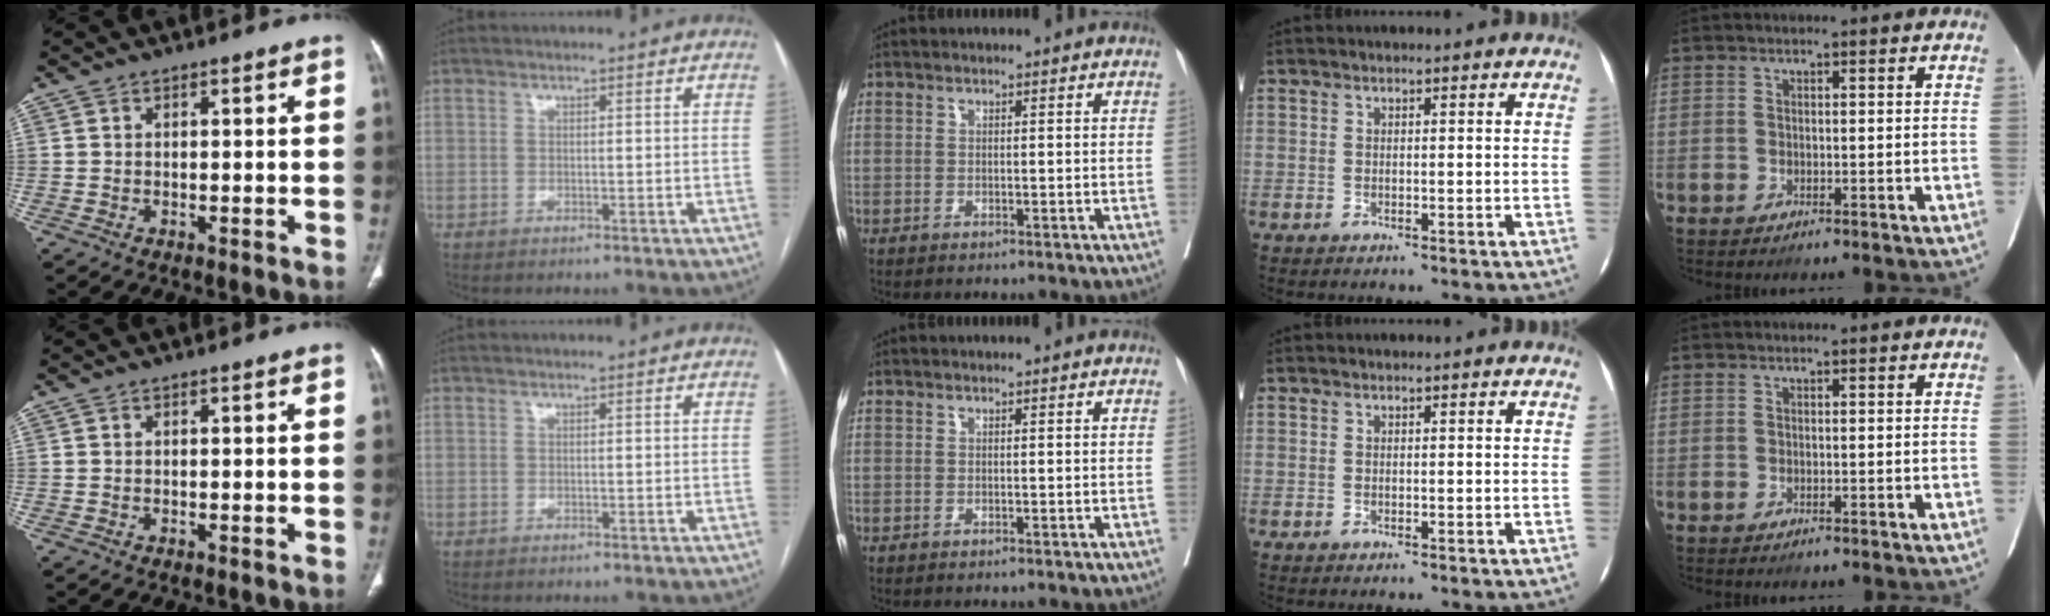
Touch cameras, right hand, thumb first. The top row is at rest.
{}